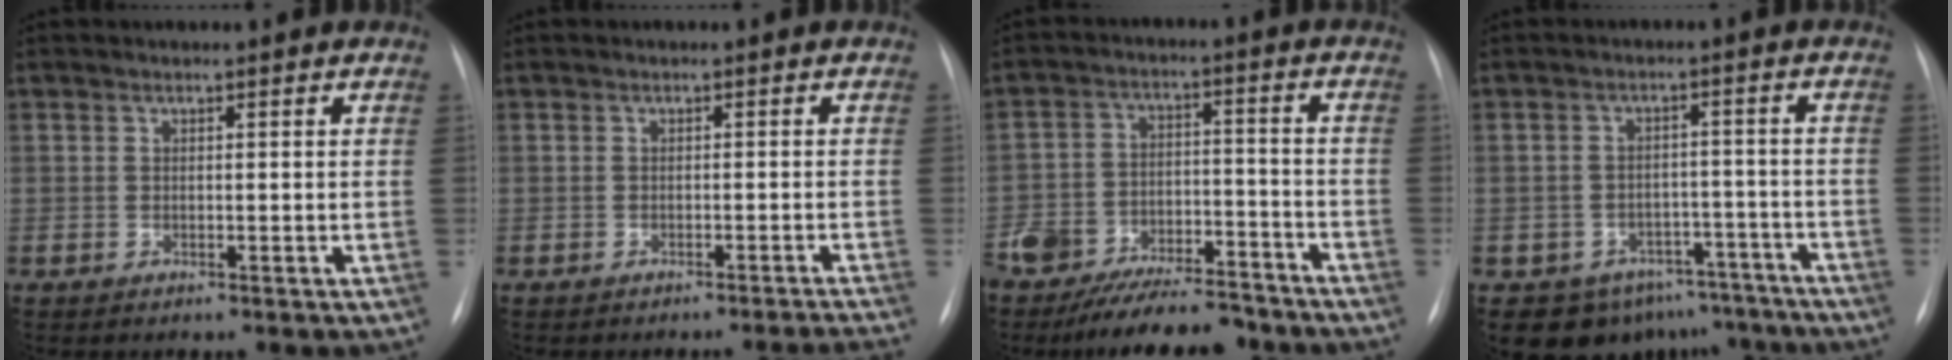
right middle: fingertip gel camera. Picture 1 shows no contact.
{"total": 4.5, "force": [-4.1, -1.7, 0.7], "torque": [0.000, -0.004, -0.046]}
{"total": 15.8, "force": [-13.6, 4.9, 6.3], "torque": [-0.100, 0.013, -0.209]}
{"total": 10.4, "force": [-8.0, 6.6, 1.2], "torque": [0.003, 0.034, -0.094]}